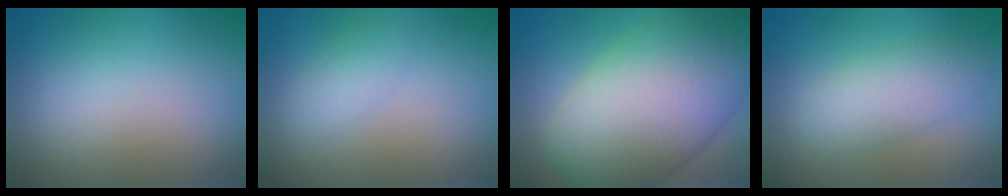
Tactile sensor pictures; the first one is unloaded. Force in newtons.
{"total": 0.7, "press": 0.7, "slide": 0.1}
{"total": 13.5, "press": 13.5, "slide": 0.7}
{"total": 3.6, "press": 3.6, "slide": 0.0}